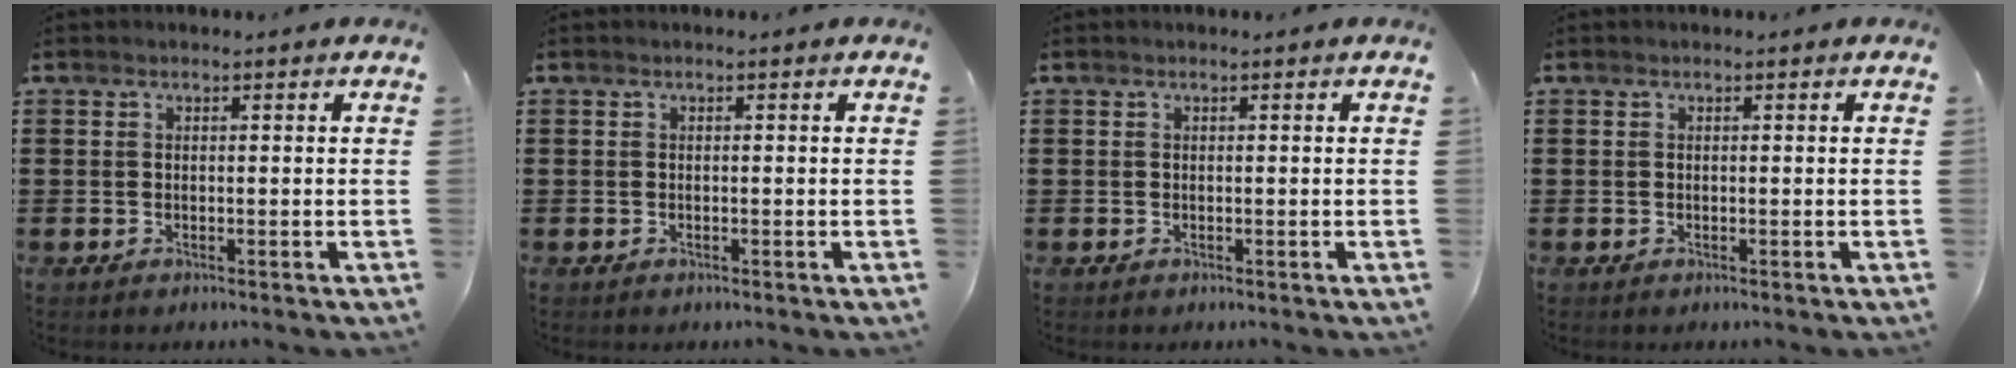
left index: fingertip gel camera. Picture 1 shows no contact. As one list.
[{"total": 0.0}, {"total": 0.0}, {"total": 0.0}]